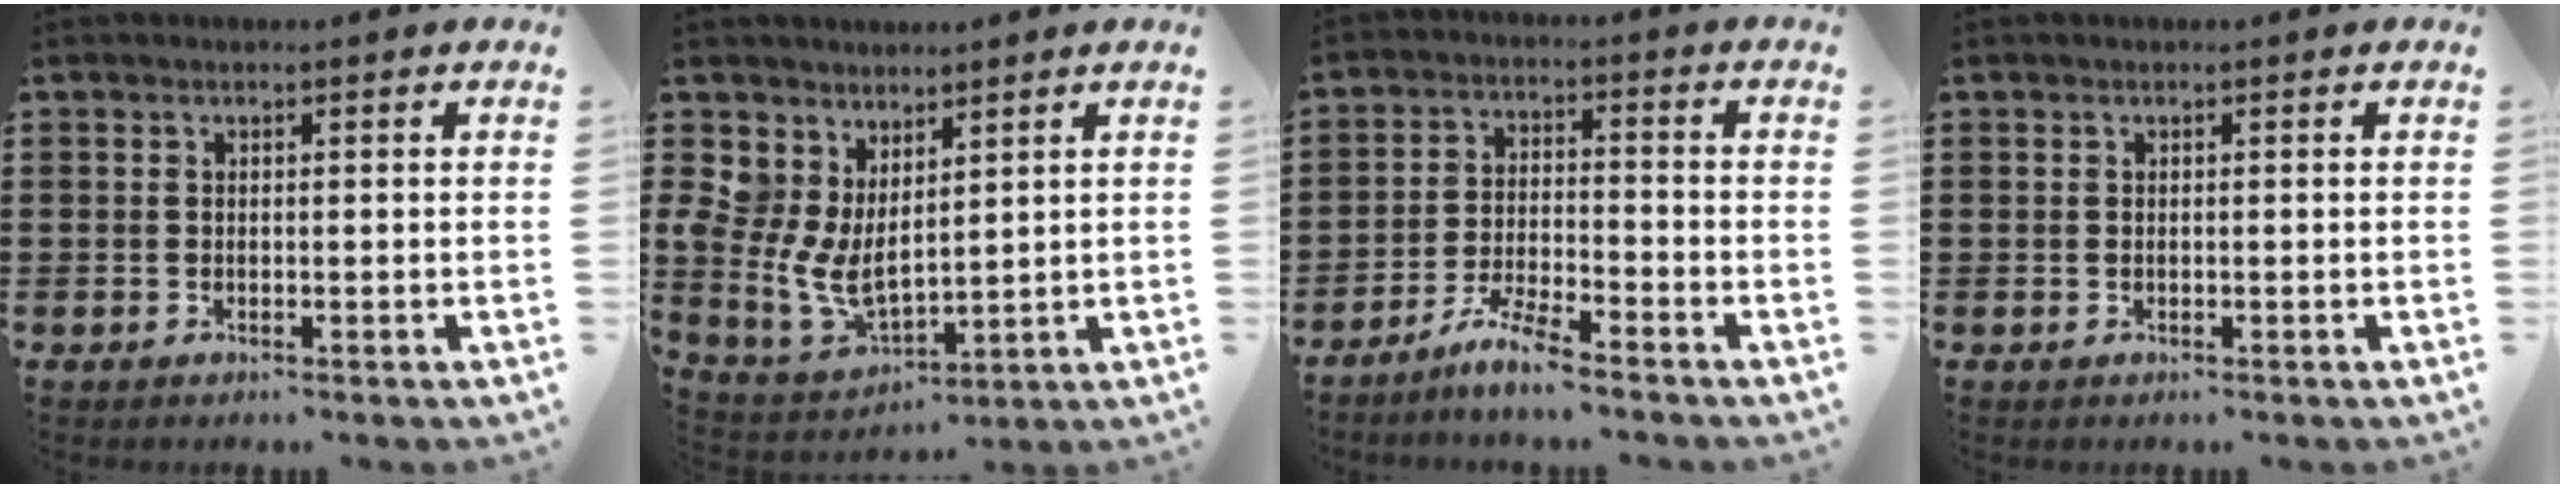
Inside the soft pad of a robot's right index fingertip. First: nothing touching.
{"total": 5.5, "force": [2.0, 3.6, 3.7], "torque": [-0.110, -0.027, 0.037]}
{"total": 5.3, "force": [-4.8, 0.0, 2.3], "torque": [-0.054, -0.005, -0.094]}
{"total": 0.0}